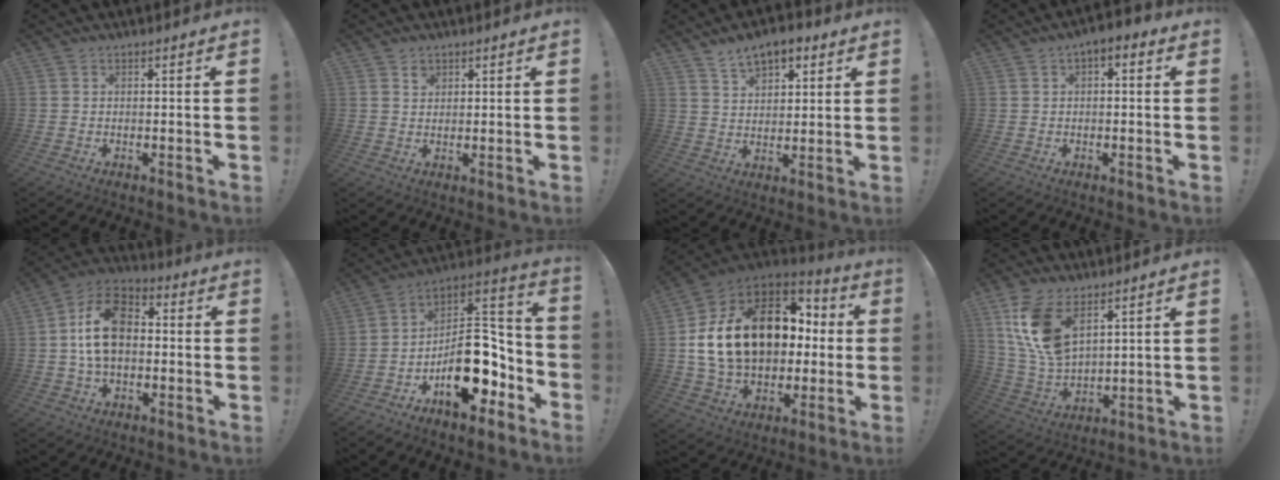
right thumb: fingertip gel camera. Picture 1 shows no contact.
{"total": 1.9, "force": [1.2, 1.4, 0.3], "torque": [0.009, -0.010, 0.020]}
{"total": 8.0, "force": [5.2, 4.6, 3.9], "torque": [-0.053, -0.024, 0.094]}
{"total": 2.7, "force": [-0.1, 1.6, 2.2], "torque": [-0.033, 0.009, -0.006]}
{"total": 15.4, "force": [0.9, 10.4, 11.3], "torque": [-0.203, 0.022, 0.016]}
{"total": 18.8, "force": [-6.8, 11.4, 13.4], "torque": [-0.172, 0.044, -0.092]}
{"total": 24.3, "force": [4.0, 16.7, 17.3], "torque": [-0.296, 0.000, 0.099]}
{"total": 13.0, "force": [7.4, 6.6, 8.4], "torque": [-0.174, -0.037, 0.143]}